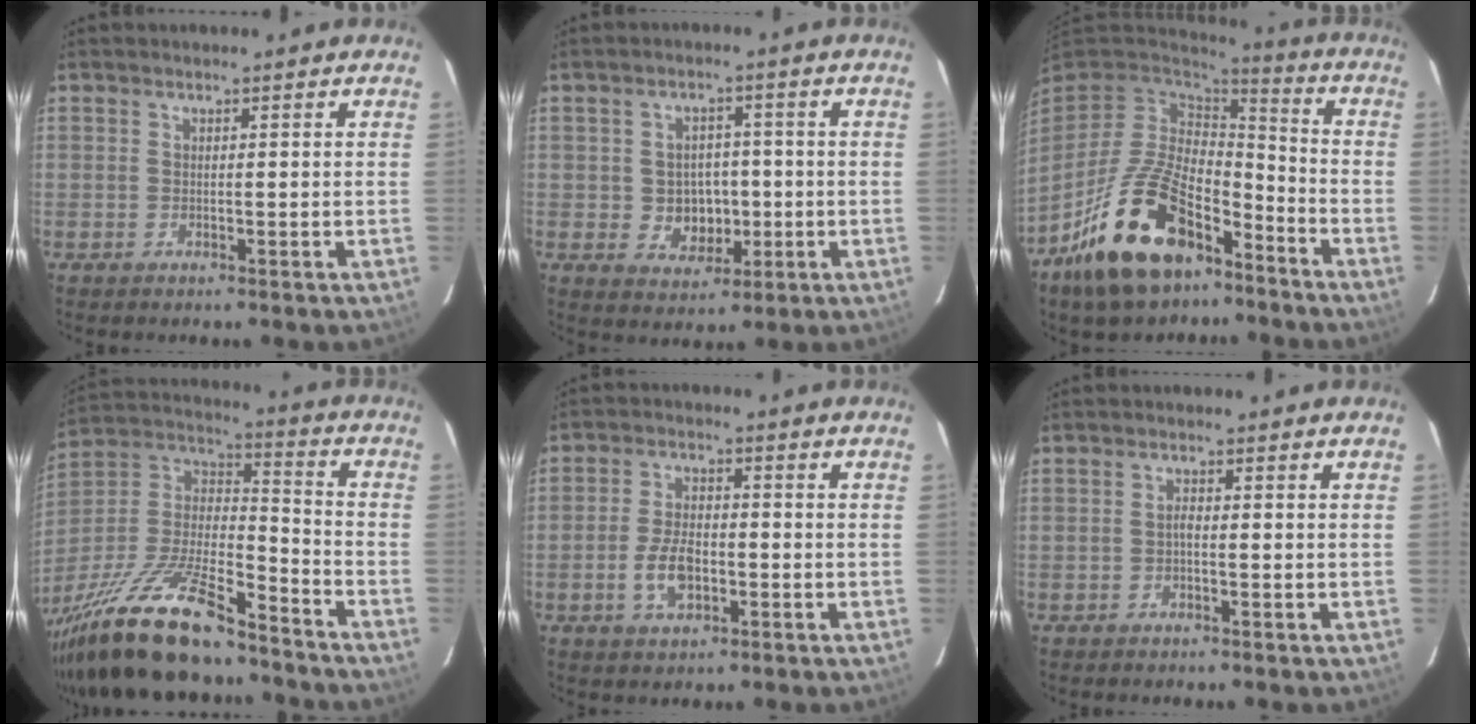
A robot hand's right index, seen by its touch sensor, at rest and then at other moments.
{"total": 6.3, "force": [-0.8, 5.6, 2.8], "torque": [-0.059, 0.010, 0.003]}
{"total": 21.0, "force": [-12.1, 11.1, 13.2], "torque": [-0.272, -0.007, -0.200]}
{"total": 27.0, "force": [-20.4, 7.2, 16.2], "torque": [-0.333, -0.037, -0.346]}
{"total": 6.7, "force": [-2.2, 3.6, 5.2], "torque": [-0.108, 0.003, -0.036]}
{"total": 1.1, "force": [-0.4, 0.5, 0.8], "torque": [-0.015, 0.004, -0.008]}